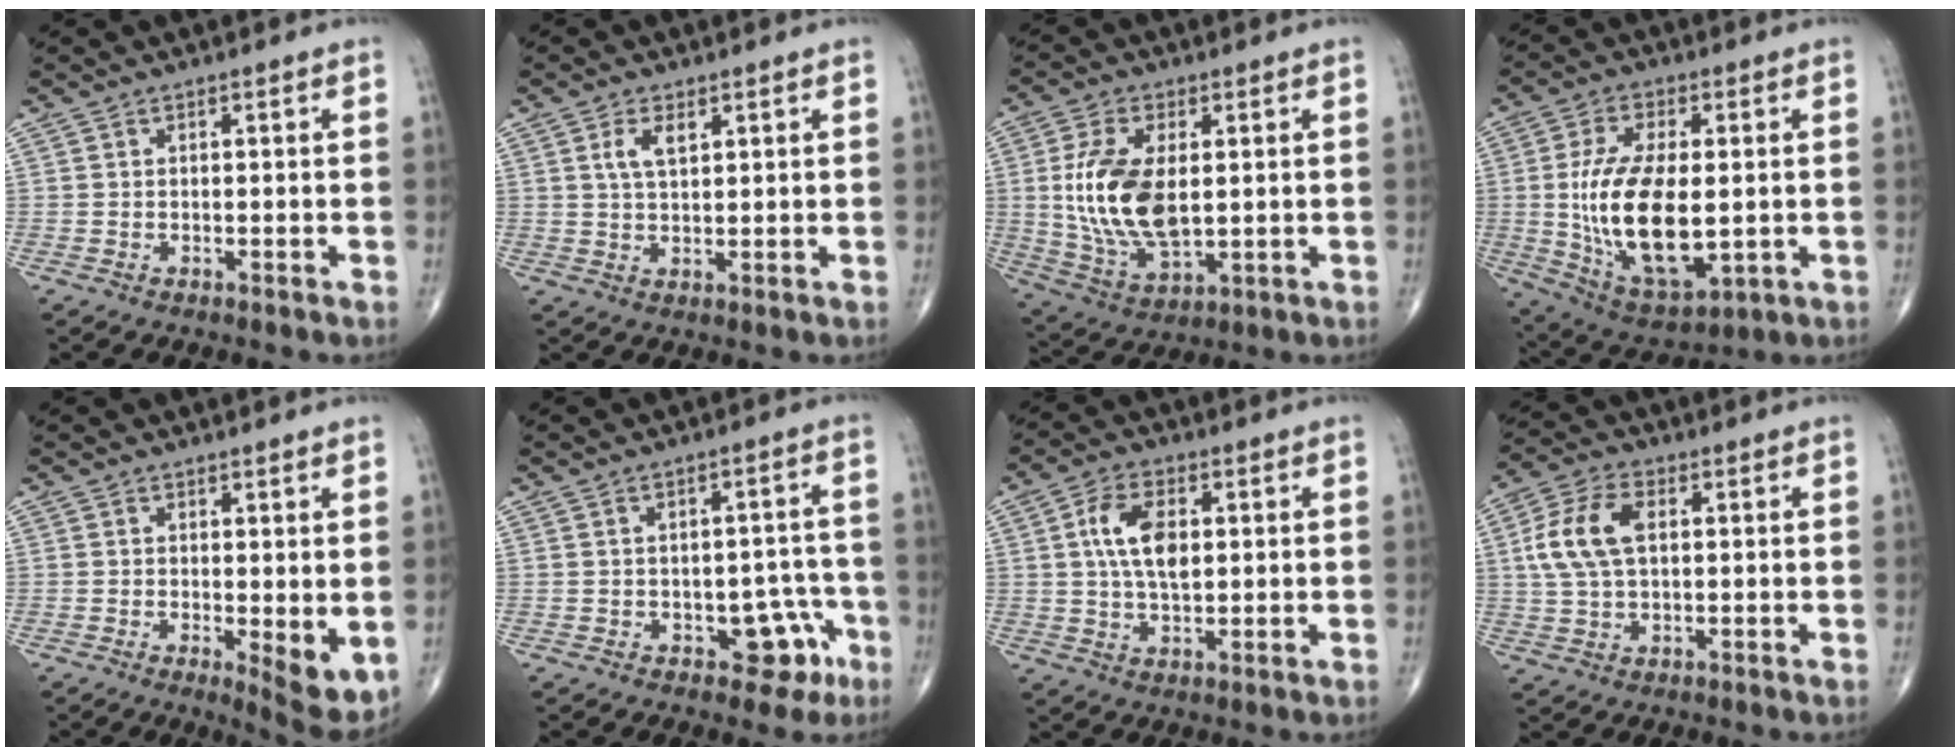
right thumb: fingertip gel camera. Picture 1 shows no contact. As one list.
[{"total": 4.0, "force": [1.7, 1.9, 3.1], "torque": [-0.057, -0.003, 0.034]}, {"total": 15.1, "force": [1.3, 7.9, 12.8], "torque": [-0.251, -0.014, 0.035]}, {"total": 19.1, "force": [-0.6, 9.3, 16.7], "torque": [-0.310, -0.014, 0.006]}, {"total": 6.5, "force": [-0.4, 2.2, 6.2], "torque": [-0.081, -0.019, -0.002]}, {"total": 7.3, "force": [-3.2, 4.5, 4.8], "torque": [-0.020, 0.031, -0.035]}, {"total": 9.2, "force": [1.8, 4.9, 7.5], "torque": [-0.135, -0.001, 0.031]}, {"total": 10.4, "force": [1.9, 5.9, 8.3], "torque": [-0.172, 0.013, 0.034]}]